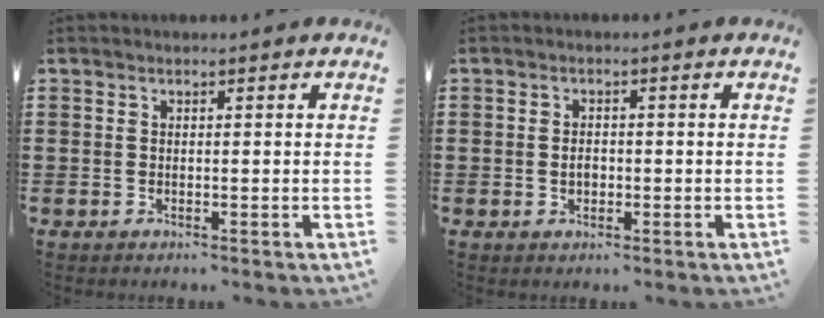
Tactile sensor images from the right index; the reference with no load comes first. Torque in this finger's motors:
{"motor_torque": [1.12, 1.02, 0.04, 0.01]}